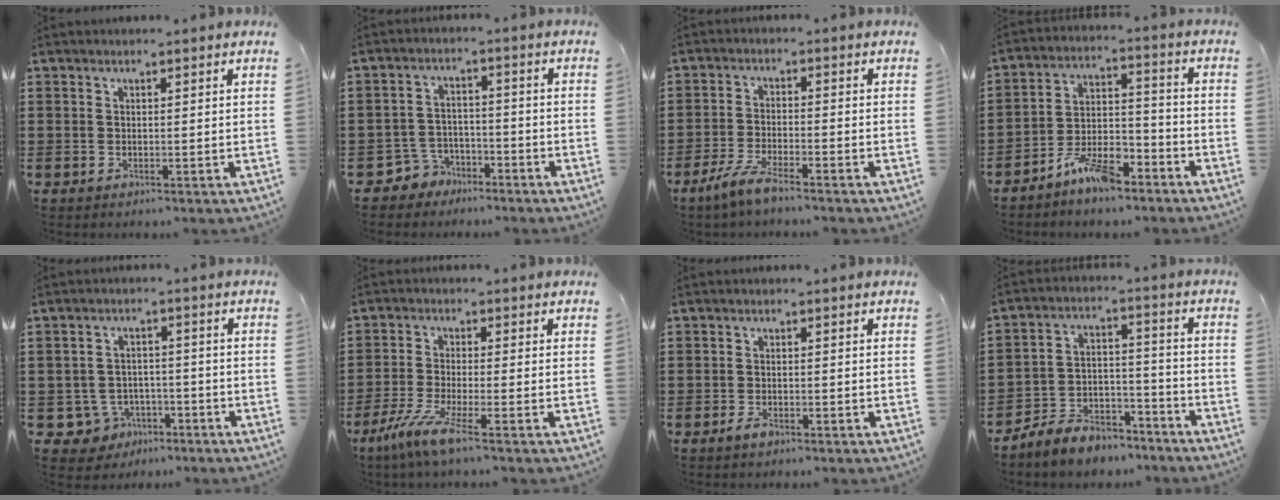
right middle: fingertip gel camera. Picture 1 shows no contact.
{"total": 4.2, "force": [-3.5, 2.3, 0.3], "torque": [-0.031, 0.003, -0.078]}
{"total": 4.8, "force": [-3.8, 0.5, 2.8], "torque": [-0.072, -0.009, -0.078]}
{"total": 7.9, "force": [-6.5, 2.2, 4.0], "torque": [-0.080, 0.009, -0.123]}
{"total": 4.6, "force": [-3.2, 3.2, 1.0], "torque": [-0.041, 0.009, -0.065]}
{"total": 5.9, "force": [-3.9, 0.3, 4.5], "torque": [-0.109, -0.020, -0.078]}
{"total": 1.6, "force": [-1.1, 0.8, 0.8], "torque": [-0.017, 0.001, -0.022]}
{"total": 6.3, "force": [-5.9, 1.9, 0.7], "torque": [-0.022, 0.013, -0.121]}